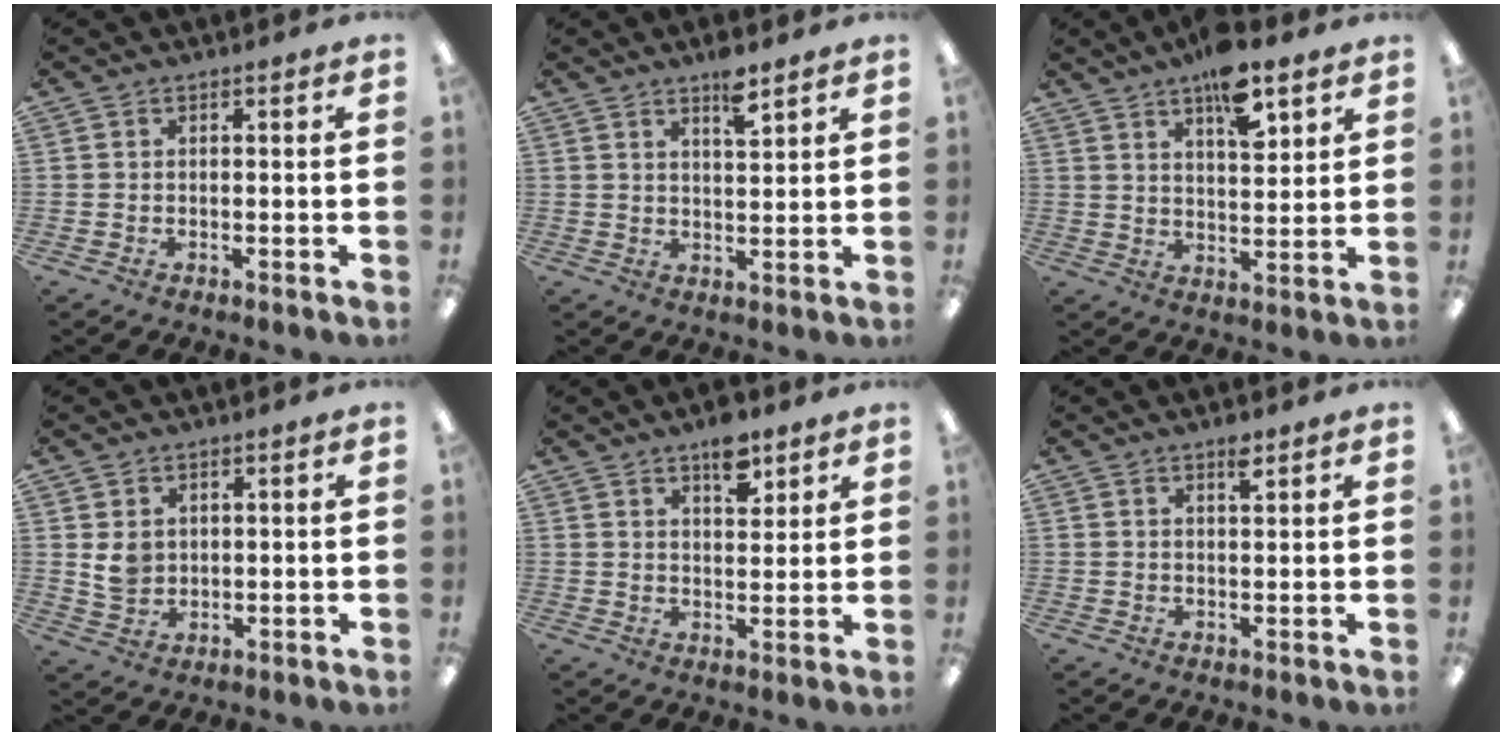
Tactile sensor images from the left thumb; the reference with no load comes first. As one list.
[{"total": 5.7, "force": [4.3, 1.5, 3.5], "torque": [-0.054, -0.023, 0.071]}, {"total": 10.5, "force": [7.2, 3.9, 6.6], "torque": [-0.099, -0.038, 0.121]}, {"total": 4.7, "force": [1.6, 3.9, 2.2], "torque": [-0.032, -0.001, 0.029]}, {"total": 7.1, "force": [5.1, 3.2, 3.7], "torque": [-0.037, -0.031, 0.083]}, {"total": 3.0, "force": [2.2, 0.9, 1.8], "torque": [-0.025, -0.006, 0.035]}]